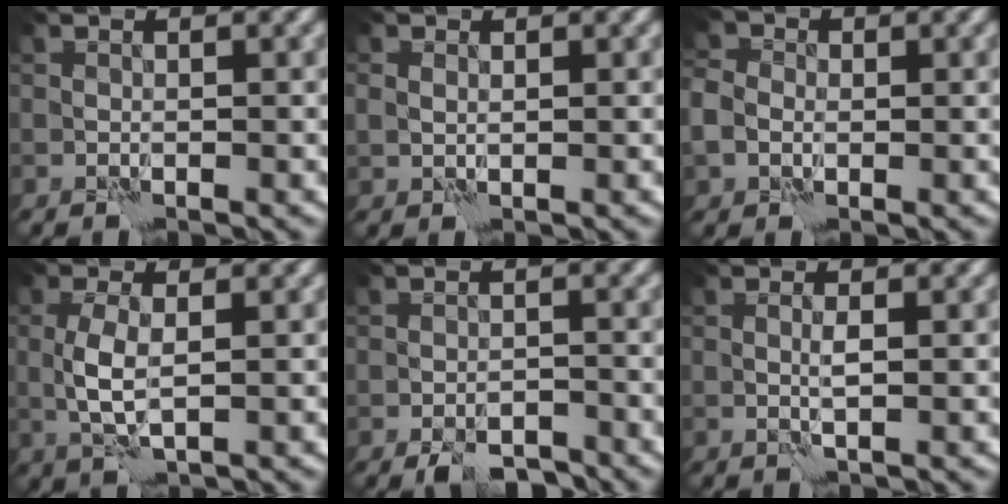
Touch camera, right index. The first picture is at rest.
{"total": 1.2, "force": [0.7, 0.8, 0.6], "torque": [-0.009, -0.001, 0.012]}
{"total": 4.0, "force": [-0.4, 3.4, 2.0], "torque": [-0.045, 0.003, -0.021]}
{"total": 2.9, "force": [0.2, 1.0, 2.7], "torque": [-0.064, -0.003, 0.006]}
{"total": 3.6, "force": [-3.0, 1.2, 1.6], "torque": [-0.018, -0.004, -0.047]}
{"total": 0.9, "force": [0.4, -0.2, 0.7], "torque": [-0.014, -0.002, 0.008]}